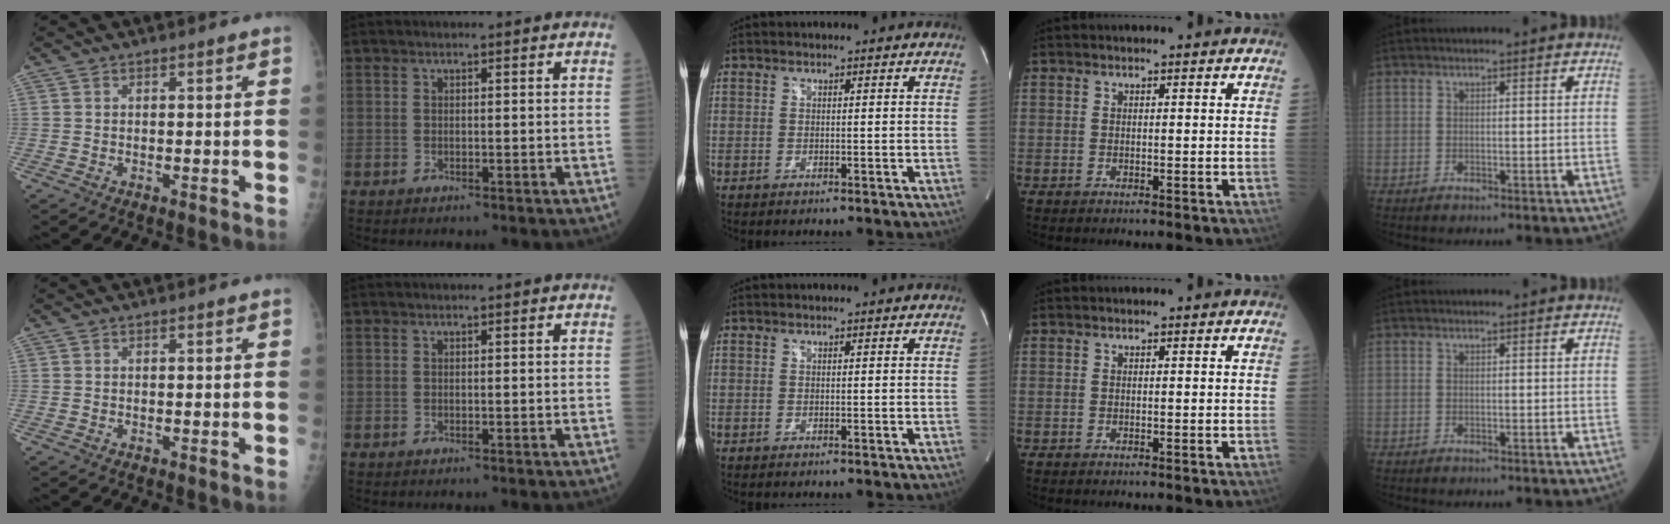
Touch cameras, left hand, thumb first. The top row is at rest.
{}